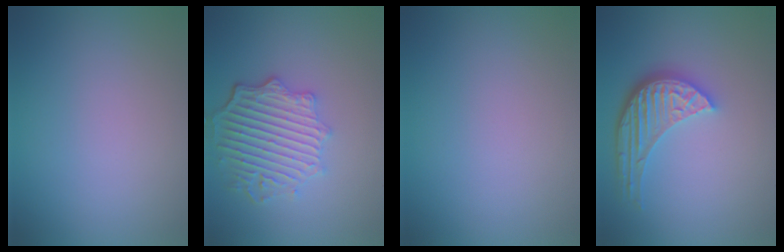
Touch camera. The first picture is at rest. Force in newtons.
{"total": 5.8, "press": 4.6, "slide": 3.6}
{"total": 0.0}
{"total": 5.0, "press": 3.8, "slide": 3.3}